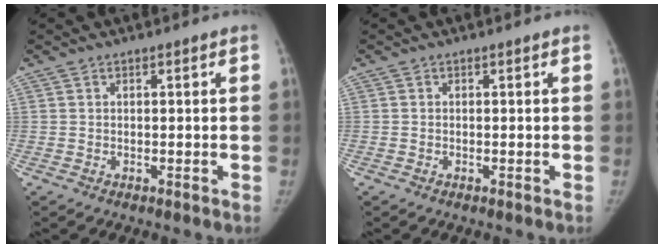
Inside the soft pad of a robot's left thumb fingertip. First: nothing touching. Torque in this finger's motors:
{"motor_torque": [0.03, 0.03, 0.18, -0.21, 0.01]}